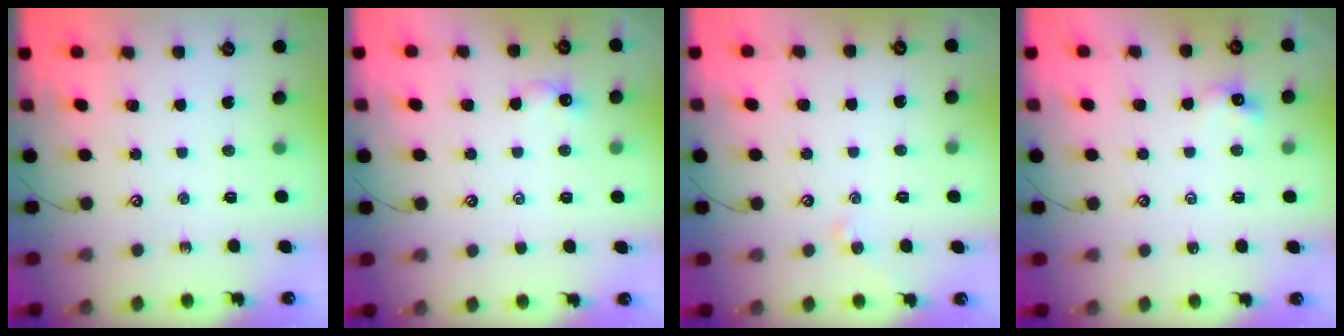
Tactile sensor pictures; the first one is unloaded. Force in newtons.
{"total": 0.6, "press": 0.2, "slide": 0.5}
{"total": 0.6, "press": 0.5, "slide": 0.4}
{"total": 2.3, "press": 2.2, "slide": 0.6}